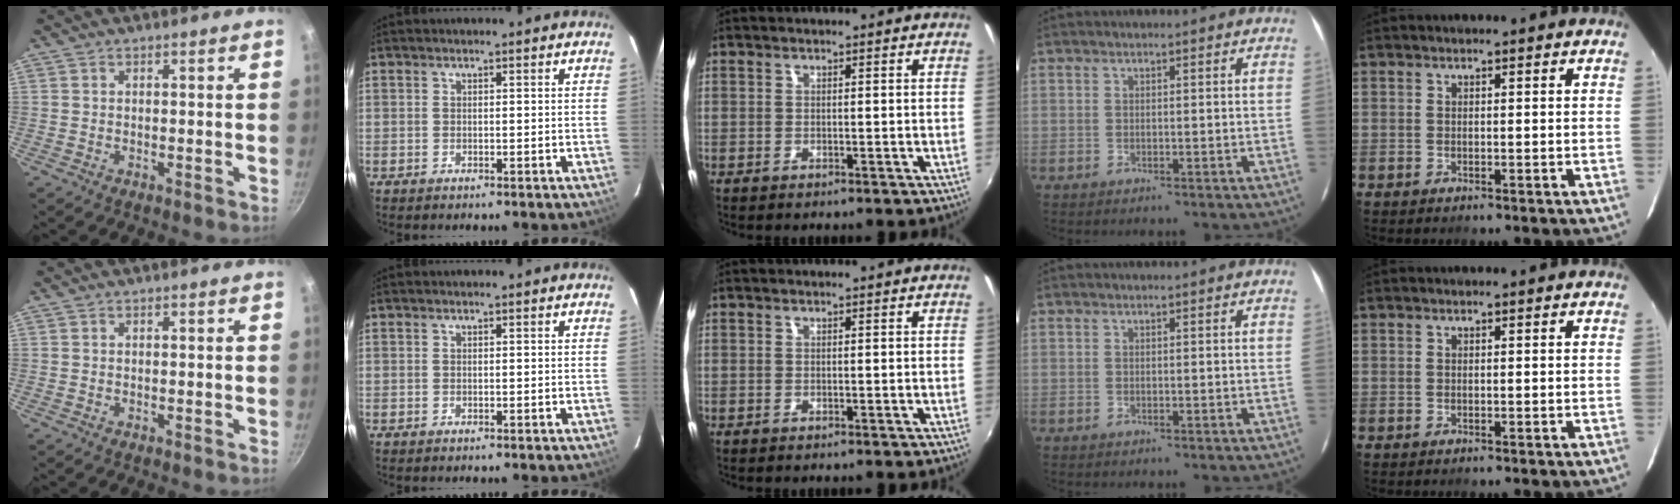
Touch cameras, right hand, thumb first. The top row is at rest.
{}